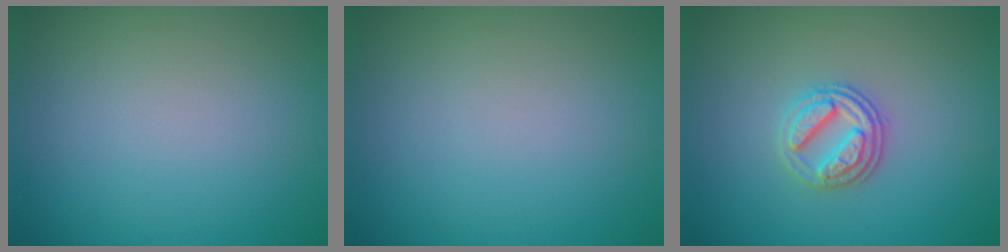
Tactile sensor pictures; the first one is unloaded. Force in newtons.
{"total": 0.0}
{"total": 3.1, "press": 2.7, "slide": 1.5}